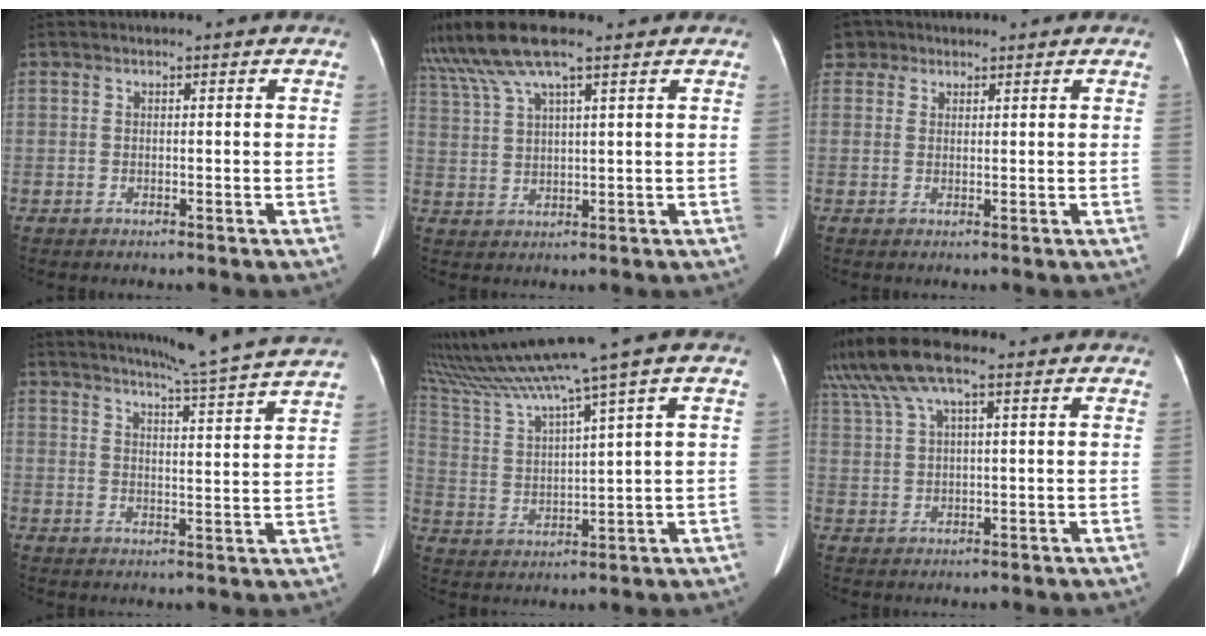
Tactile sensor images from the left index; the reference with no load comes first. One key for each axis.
{"total": 10.4, "fx": 7.9, "fy": 1.1, "fz": 6.7, "tx": -0.138, "ty": 0.032, "tz": 0.149}
{"total": 3.0, "fx": 1.7, "fy": 2.5, "fz": 0.1, "tx": 0.000, "ty": 0.019, "tz": 0.028}
{"total": 12.9, "fx": 11.8, "fy": -2.2, "fz": 4.8, "tx": -0.086, "ty": -0.031, "tz": 0.149}
{"total": 13.7, "fx": 10.6, "fy": -2.3, "fz": 8.4, "tx": -0.158, "ty": 0.009, "tz": 0.196}
{"total": 9.8, "fx": 6.8, "fy": 1.9, "fz": 6.7, "tx": -0.144, "ty": 0.043, "tz": 0.130}